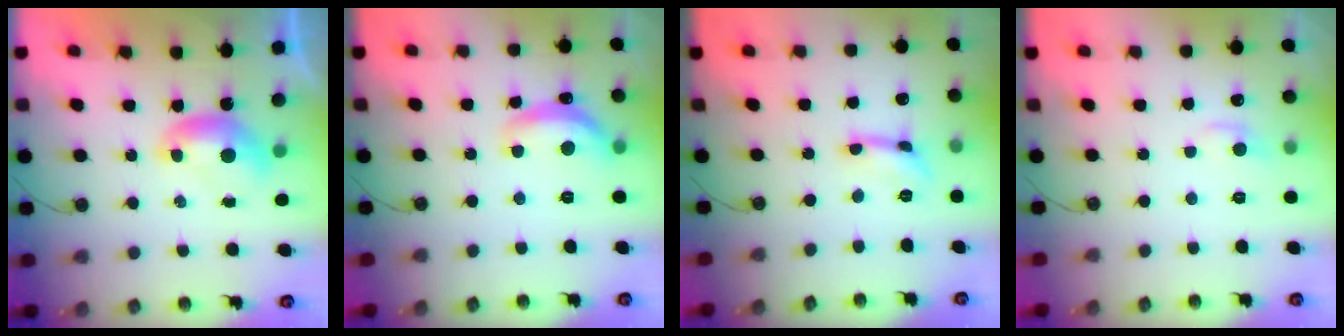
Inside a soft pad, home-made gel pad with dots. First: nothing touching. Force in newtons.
{"total": 7.6, "press": 7.5, "slide": 0.7}
{"total": 2.0, "press": 2.0, "slide": 0.3}
{"total": 1.0, "press": 0.5, "slide": 0.9}